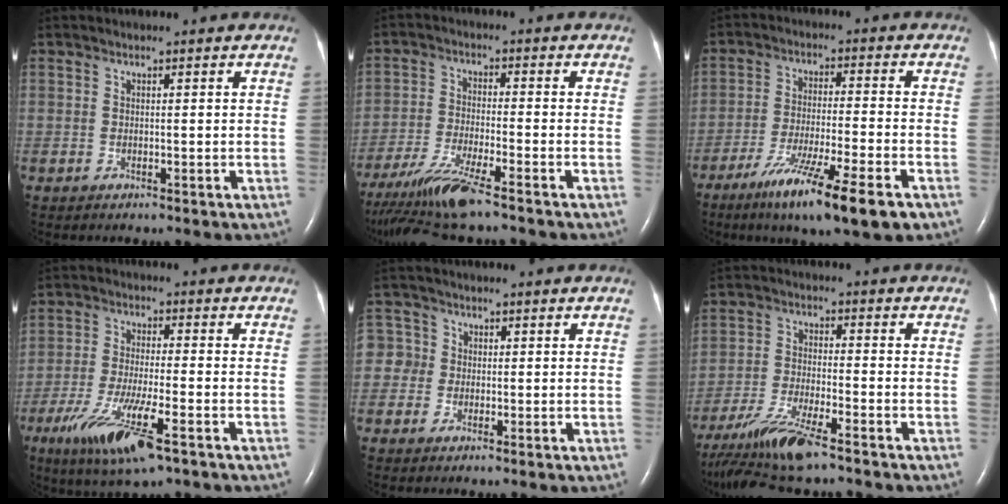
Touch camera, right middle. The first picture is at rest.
{"total": 10.1, "force": [-8.1, -0.1, 6.0], "torque": [-0.118, -0.032, -0.145]}
{"total": 13.5, "force": [-8.2, 0.4, 10.7], "torque": [-0.181, -0.039, -0.136]}
{"total": 11.4, "force": [-6.0, 1.6, 9.6], "torque": [-0.191, -0.029, -0.100]}
{"total": 3.1, "force": [-0.1, 3.1, 0.2], "torque": [0.006, 0.015, -0.006]}
{"total": 10.8, "force": [-8.5, 0.8, 6.6], "torque": [-0.132, -0.030, -0.151]}